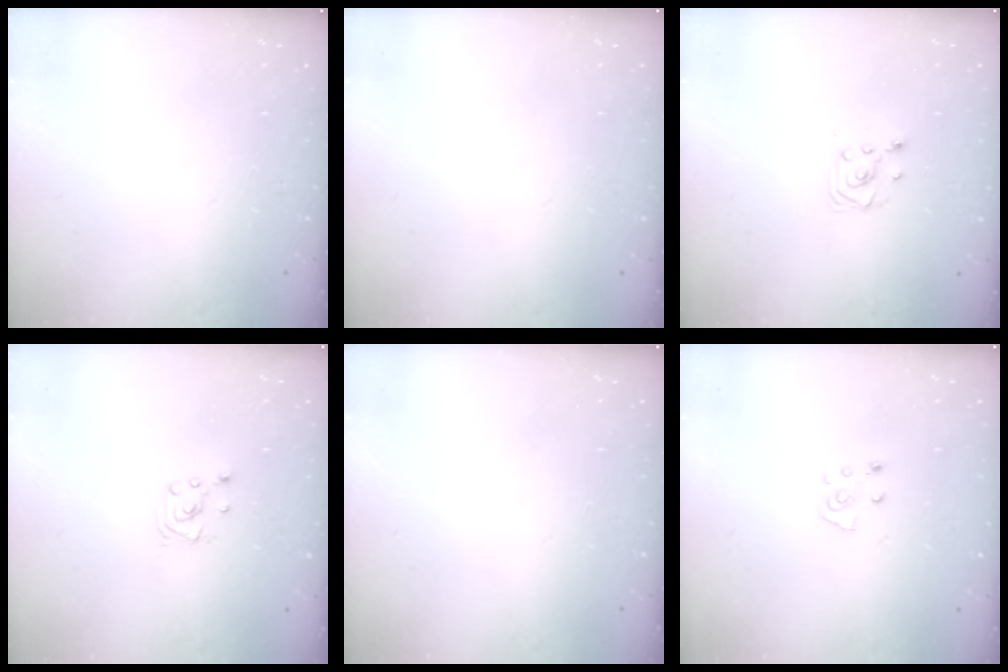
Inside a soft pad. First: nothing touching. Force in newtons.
{"total": 0.0}
{"total": 2.9, "press": 2.9, "slide": 0.4}
{"total": 2.3, "press": 2.3, "slide": 0.2}
{"total": 0.0}
{"total": 5.7, "press": 5.7, "slide": 0.7}